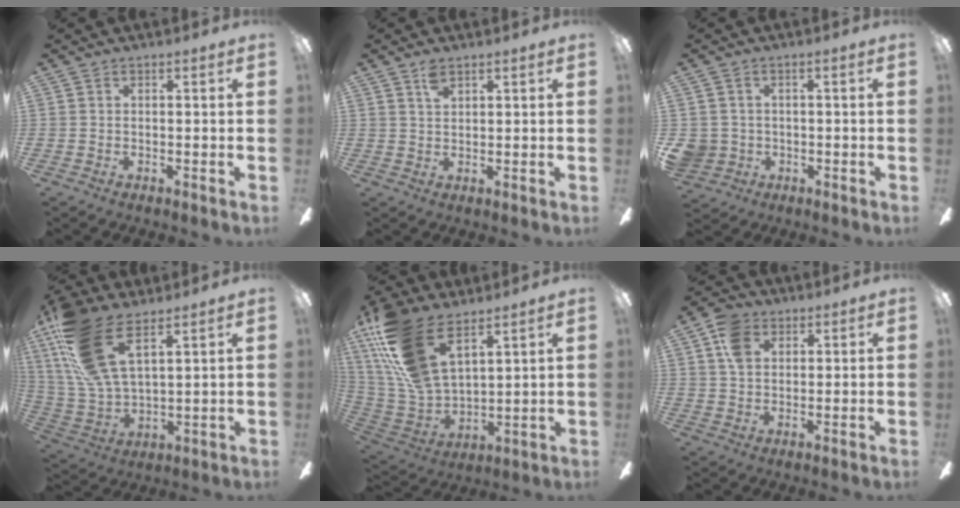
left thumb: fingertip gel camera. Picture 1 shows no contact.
{"total": 2.7, "force": [1.9, 1.2, 1.5], "torque": [-0.027, -0.003, 0.034]}
{"total": 4.3, "force": [-0.7, 4.2, 0.8], "torque": [-0.036, 0.009, -0.013]}
{"total": 20.1, "force": [11.2, 8.7, 14.2], "torque": [-0.317, -0.042, 0.201]}
{"total": 21.9, "force": [12.4, 10.6, 14.7], "torque": [-0.329, -0.057, 0.226]}
{"total": 7.8, "force": [3.7, 5.6, 4.0], "torque": [-0.076, 0.008, 0.071]}